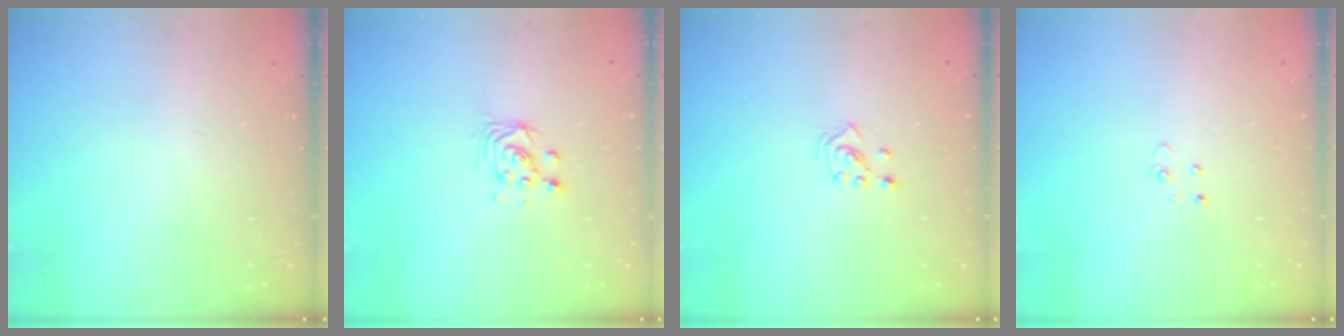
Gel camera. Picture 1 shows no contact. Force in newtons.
{"total": 3.6, "press": 3.6, "slide": 0.1}
{"total": 2.3, "press": 2.2, "slide": 0.8}
{"total": 2.6, "press": 2.6, "slide": 0.2}